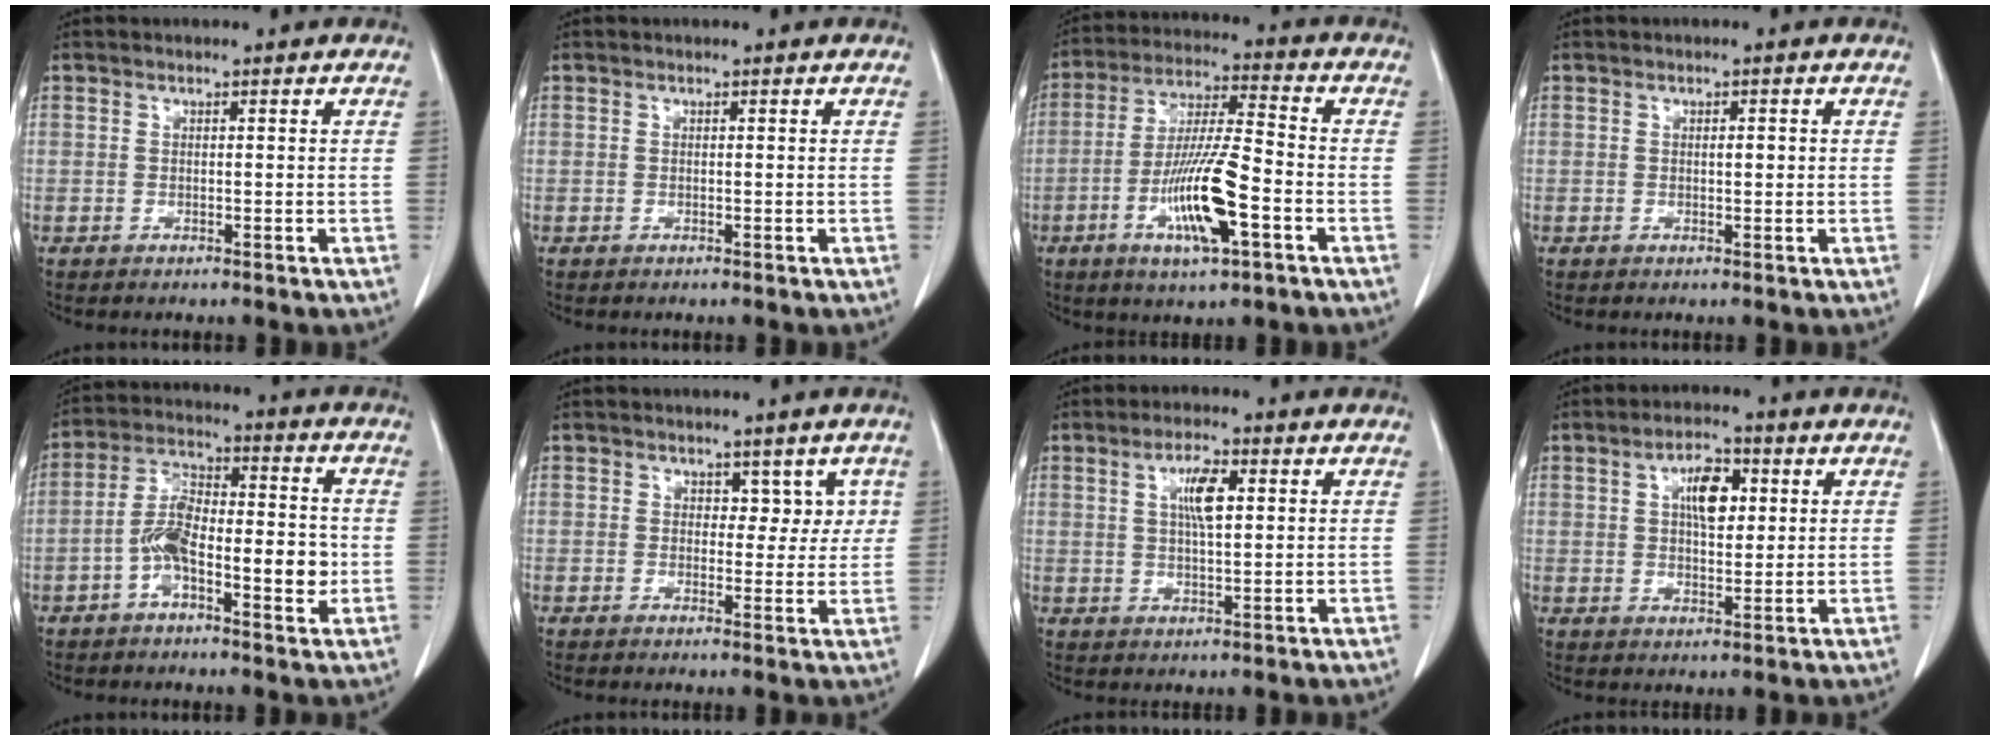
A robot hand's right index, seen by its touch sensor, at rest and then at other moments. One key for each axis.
{"total": 0.0}
{"total": 12.9, "fx": -4.6, "fy": 1.6, "fz": 11.9, "tx": -0.229, "ty": -0.008, "tz": -0.080}
{"total": 1.1, "fx": 0.1, "fy": 0.4, "fz": 1.0, "tx": -0.014, "ty": 0.001, "tz": 0.003}
{"total": 10.7, "fx": -2.6, "fy": 4.0, "fz": 9.6, "tx": -0.173, "ty": 0.027, "tz": -0.047}
{"total": 3.5, "fx": 1.5, "fy": 2.5, "fz": 2.0, "tx": -0.003, "ty": 0.005, "tz": 0.017}
{"total": 5.2, "fx": 1.5, "fy": 1.2, "fz": 4.8, "tx": -0.091, "ty": 0.003, "tz": 0.029}
{"total": 6.3, "fx": 1.9, "fy": 2.8, "fz": 5.3, "tx": -0.091, "ty": 0.009, "tz": 0.032}